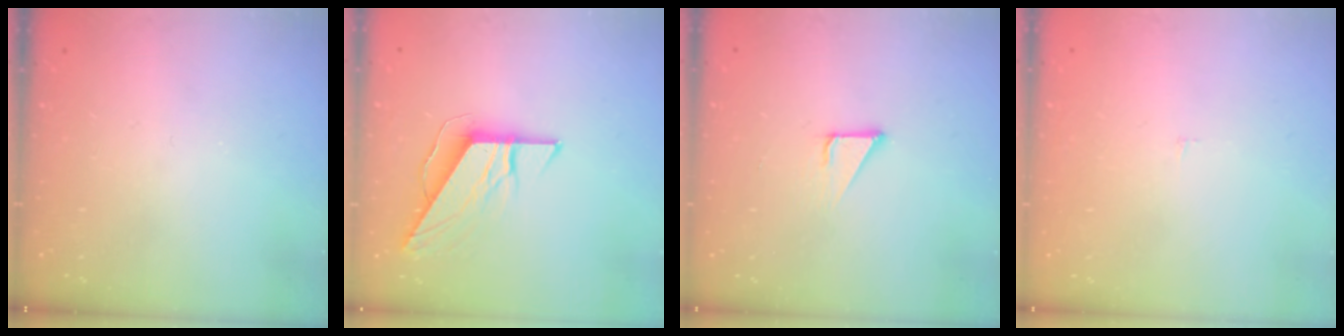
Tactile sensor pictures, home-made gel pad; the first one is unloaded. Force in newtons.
{"total": 8.3, "press": 8.3, "slide": 0.7}
{"total": 2.1, "press": 2.1, "slide": 0.1}
{"total": 1.6, "press": 1.6, "slide": 0.1}